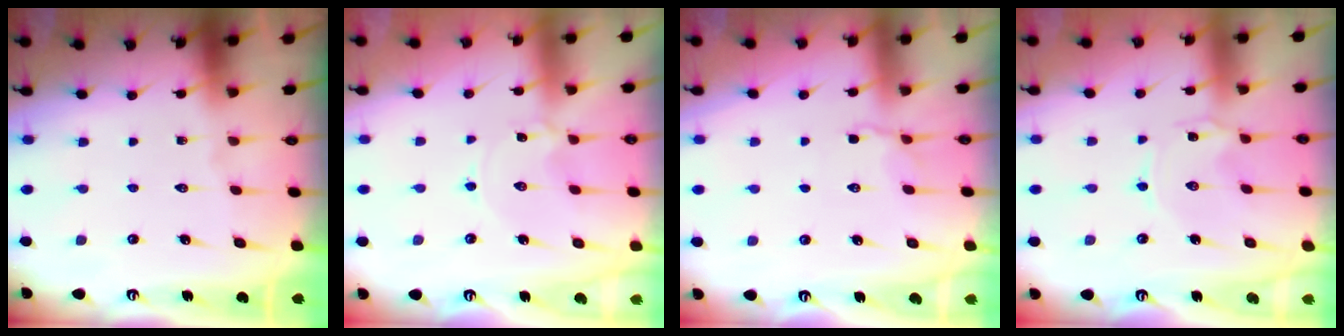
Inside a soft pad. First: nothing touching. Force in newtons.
{"total": 0.0}
{"total": 3.6, "press": 3.1, "slide": 1.8}
{"total": 0.8, "press": 0.8, "slide": 0.1}